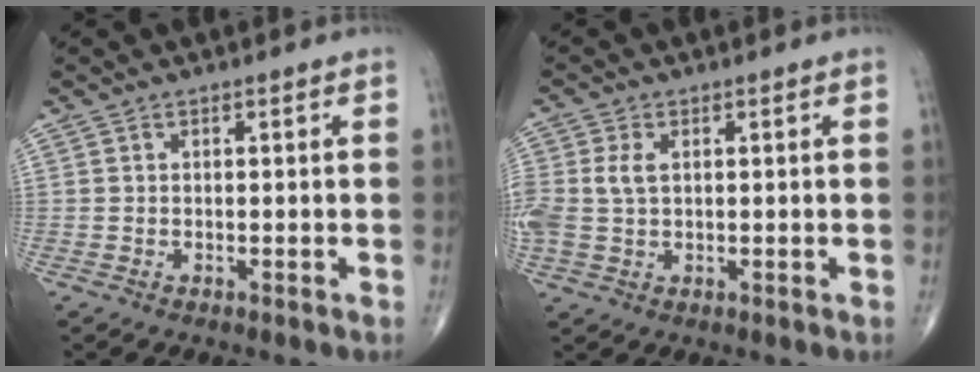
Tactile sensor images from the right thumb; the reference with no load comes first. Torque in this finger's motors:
{"motor_torque": [0.53, 0.48, 0.57, 0.12, 0.17]}